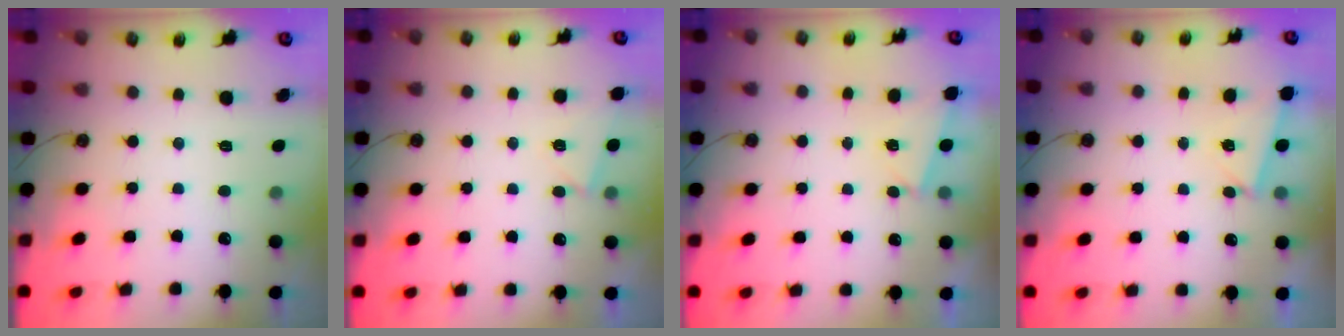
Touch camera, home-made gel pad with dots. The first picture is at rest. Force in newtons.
{"total": 3.9, "press": 2.7, "slide": 2.8}
{"total": 2.0, "press": 0.9, "slide": 1.8}
{"total": 1.7, "press": 1.7, "slide": 0.4}